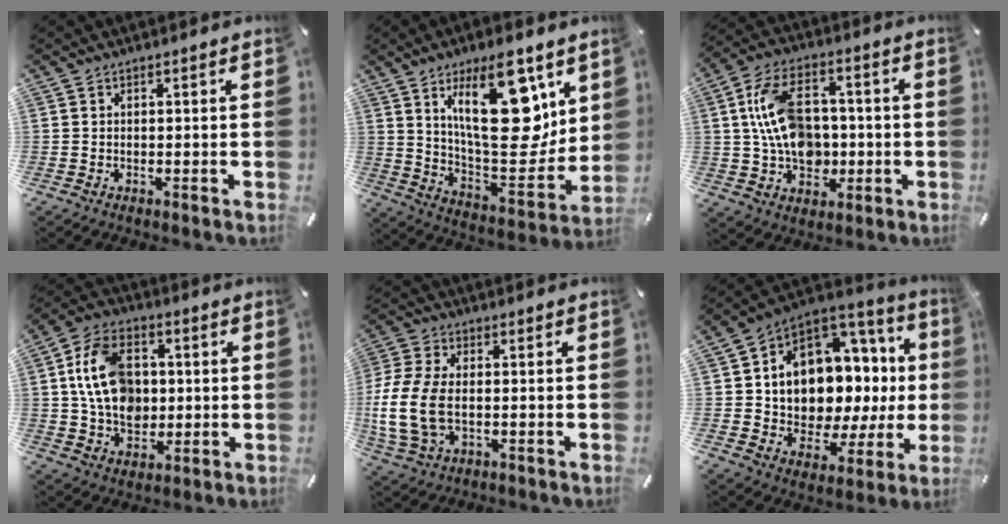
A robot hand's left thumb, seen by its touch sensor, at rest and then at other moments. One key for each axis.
{"total": 23.7, "fx": 10.7, "fy": 10.4, "fz": 18.5, "tx": -0.287, "ty": -0.064, "tz": 0.168}
{"total": 14.6, "fx": 0.6, "fy": 10.7, "fz": 9.9, "tx": -0.201, "ty": 0.018, "tz": 0.015}
{"total": 13.9, "fx": 1.1, "fy": 10.7, "fz": 8.9, "tx": -0.174, "ty": 0.016, "tz": 0.023}
{"total": 12.4, "fx": -1.5, "fy": 8.0, "fz": 9.3, "tx": -0.211, "ty": -0.002, "tz": -0.024}
{"total": 13.2, "fx": 3.1, "fy": 9.9, "fz": 8.1, "tx": -0.119, "ty": -0.064, "tz": 0.058}